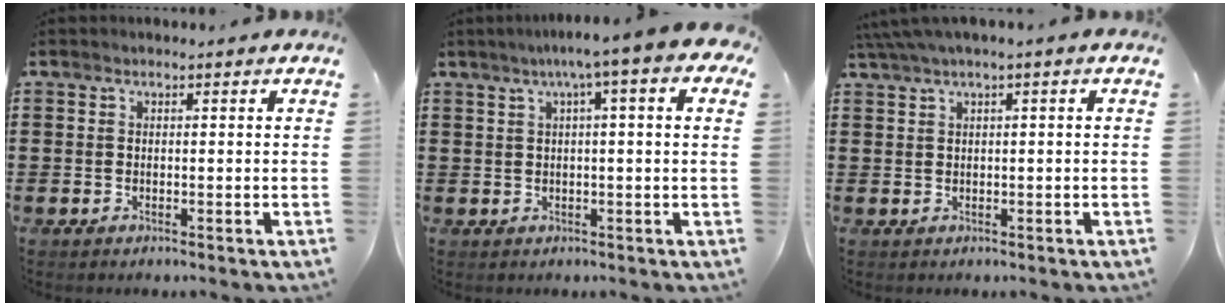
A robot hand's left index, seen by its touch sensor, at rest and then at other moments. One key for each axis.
{"total": 5.2, "fx": 2.2, "fy": -0.3, "fz": 4.7, "tx": -0.093, "ty": -0.002, "tz": 0.033}
{"total": 2.0, "fx": 0.4, "fy": -0.1, "fz": 1.9, "tx": -0.041, "ty": -0.007, "tz": 0.006}